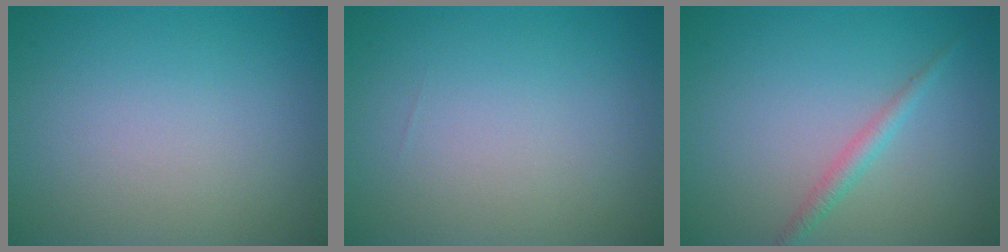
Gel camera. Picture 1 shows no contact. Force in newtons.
{"total": 0.0}
{"total": 1.6, "press": 1.6, "slide": 0.1}